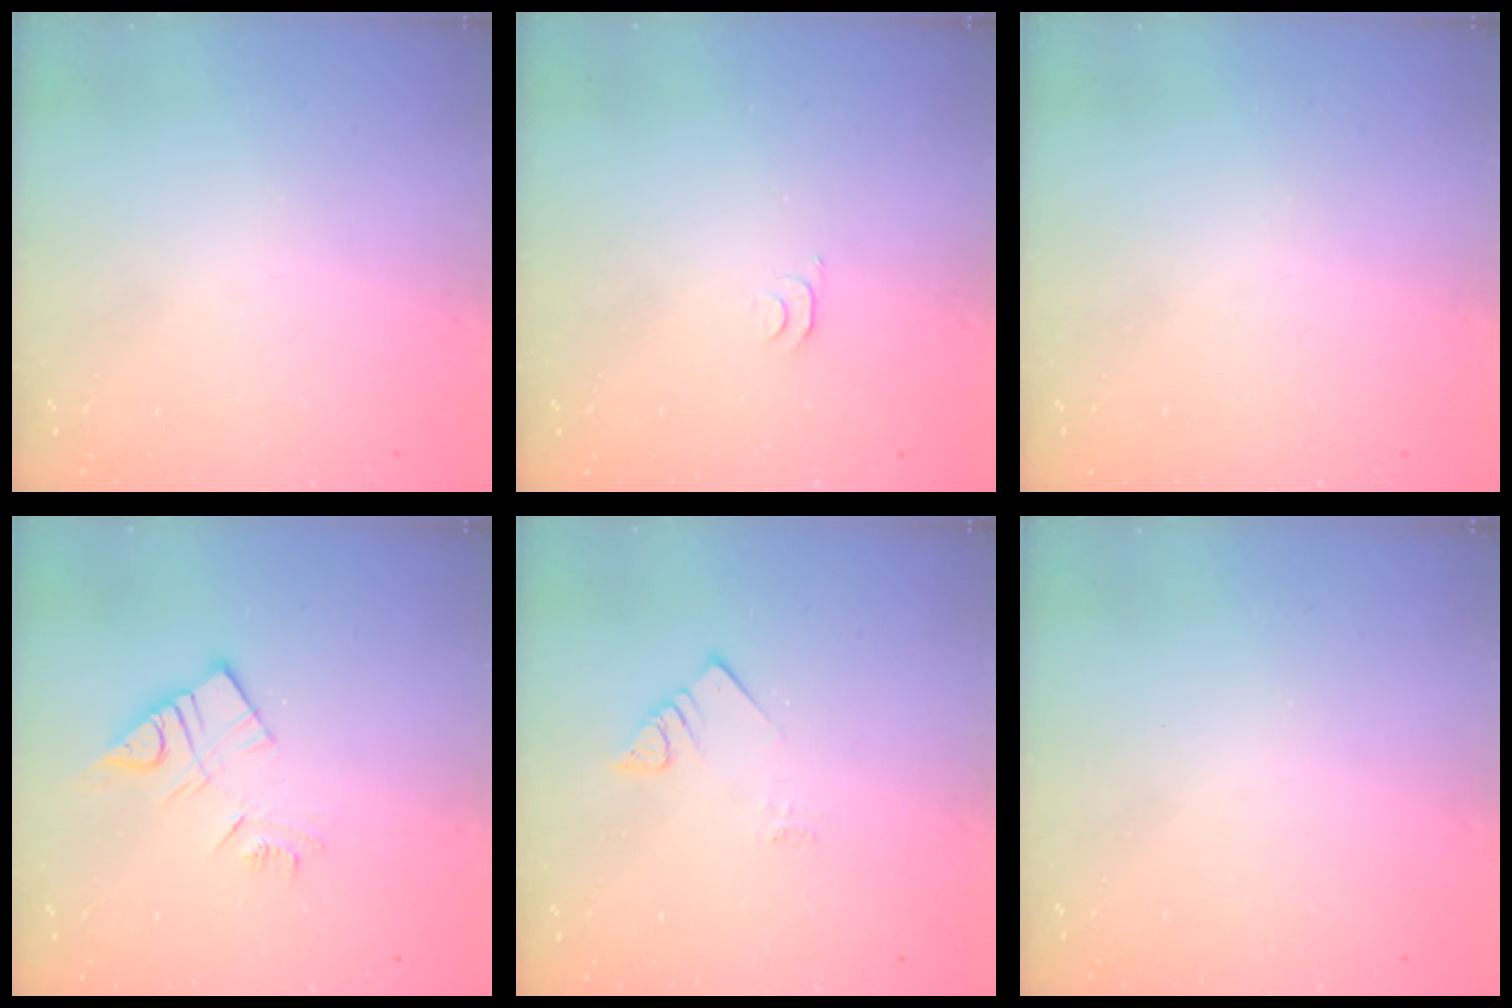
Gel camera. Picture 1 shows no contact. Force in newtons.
{"total": 3.9, "press": 3.8, "slide": 0.5}
{"total": 0.0}
{"total": 10.9, "press": 10.9, "slide": 0.9}
{"total": 3.6, "press": 3.6, "slide": 0.1}
{"total": 0.0}